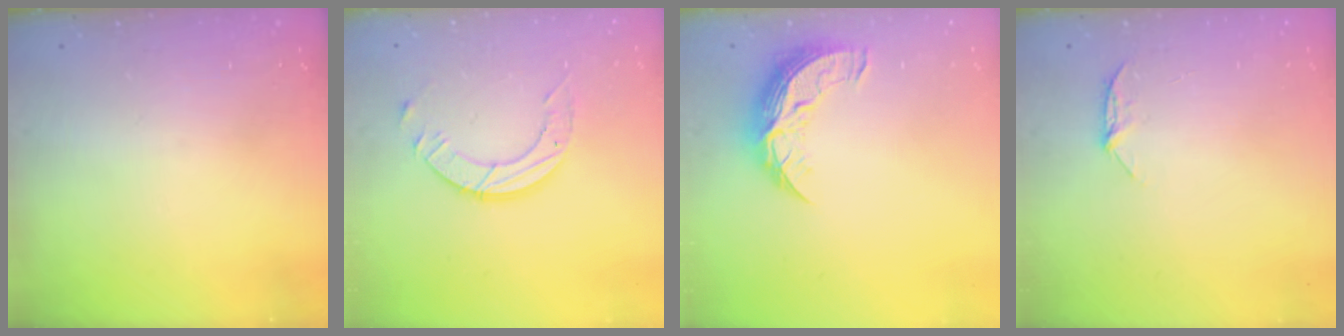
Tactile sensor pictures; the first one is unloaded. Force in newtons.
{"total": 9.0, "press": 9.0, "slide": 0.8}
{"total": 9.7, "press": 9.7, "slide": 0.6}
{"total": 5.9, "press": 5.8, "slide": 0.7}